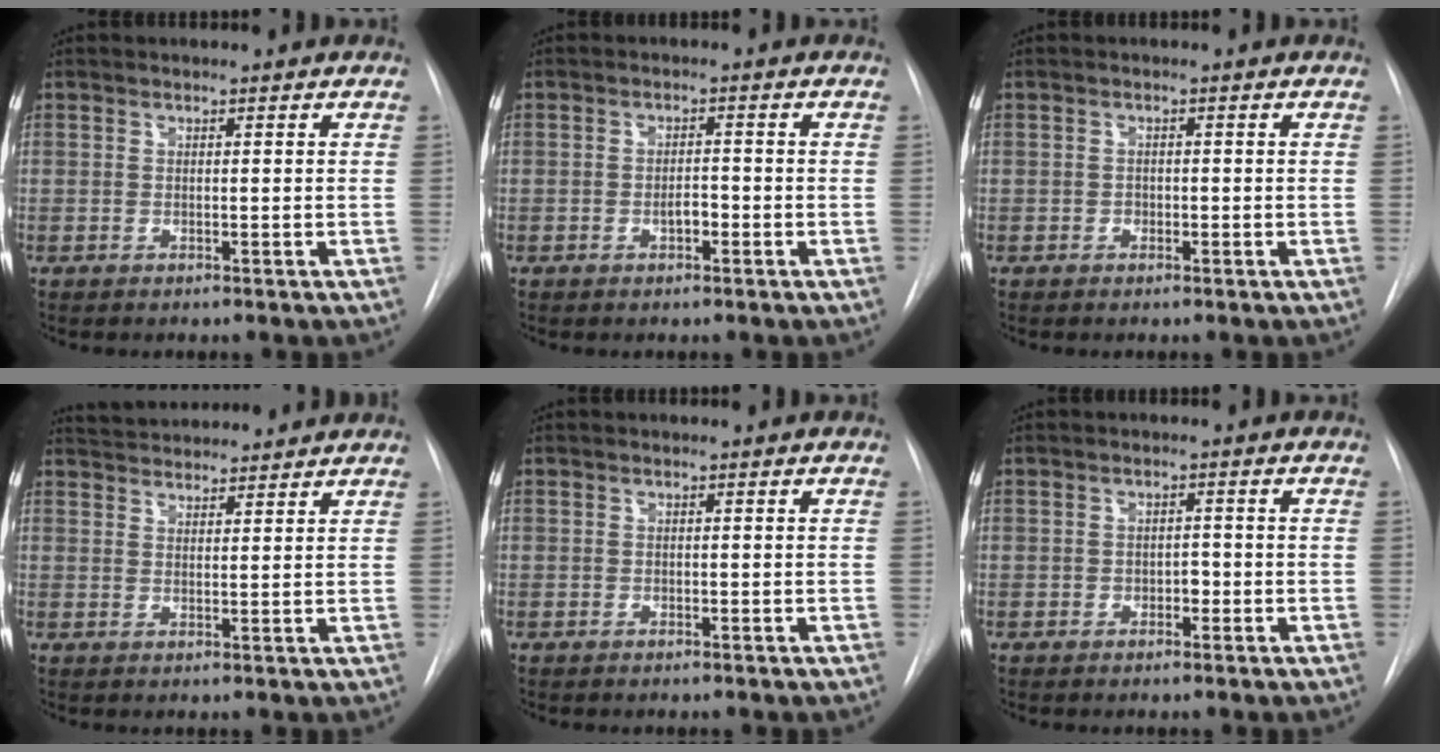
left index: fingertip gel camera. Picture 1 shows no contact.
{"total": 1.9, "force": [-0.8, 0.9, 1.5], "torque": [-0.023, 0.004, -0.014]}
{"total": 0.8, "force": [-0.3, 0.6, 0.3], "torque": [-0.001, 0.004, -0.007]}
{"total": 9.5, "force": [9.1, 1.5, 2.2], "torque": [-0.038, 0.030, 0.132]}
{"total": 0.0}
{"total": 1.6, "force": [-0.6, 1.1, 1.0], "torque": [-0.010, 0.005, -0.009]}